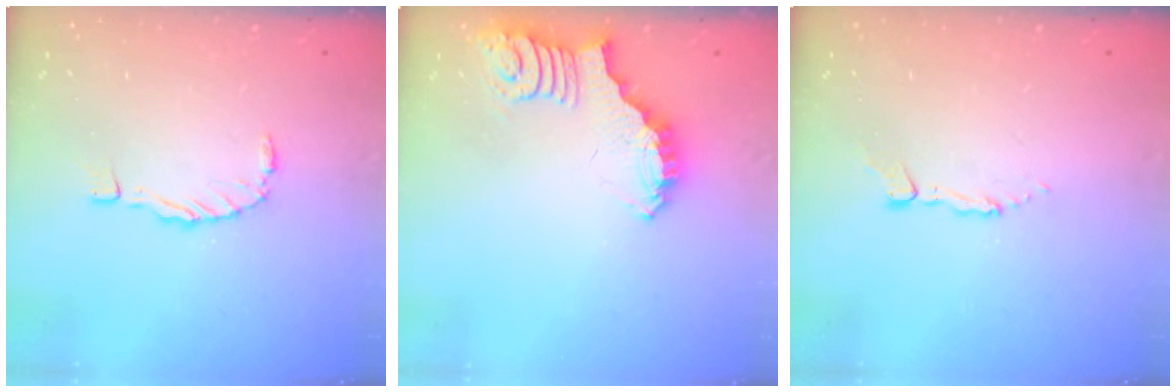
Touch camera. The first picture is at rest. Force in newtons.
{"total": 2.7, "press": 2.6, "slide": 0.6}
{"total": 3.3, "press": 3.3, "slide": 0.2}